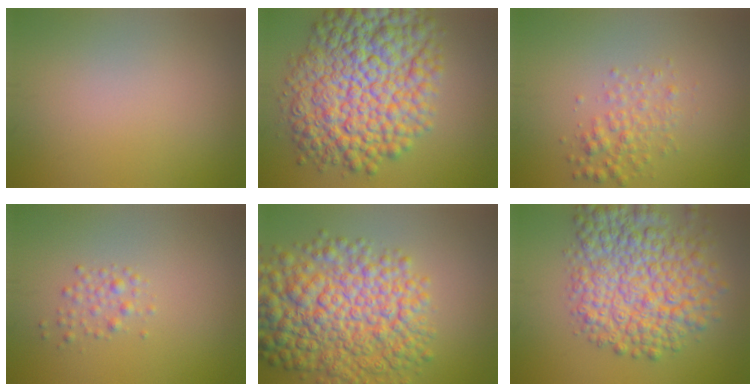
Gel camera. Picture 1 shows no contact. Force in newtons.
{"total": 13.4, "press": 13.4, "slide": 0.1}
{"total": 2.5, "press": 2.5, "slide": 0.0}
{"total": 1.4, "press": 1.4, "slide": 0.0}
{"total": 10.6, "press": 10.6, "slide": 0.2}
{"total": 9.8, "press": 9.8, "slide": 0.4}